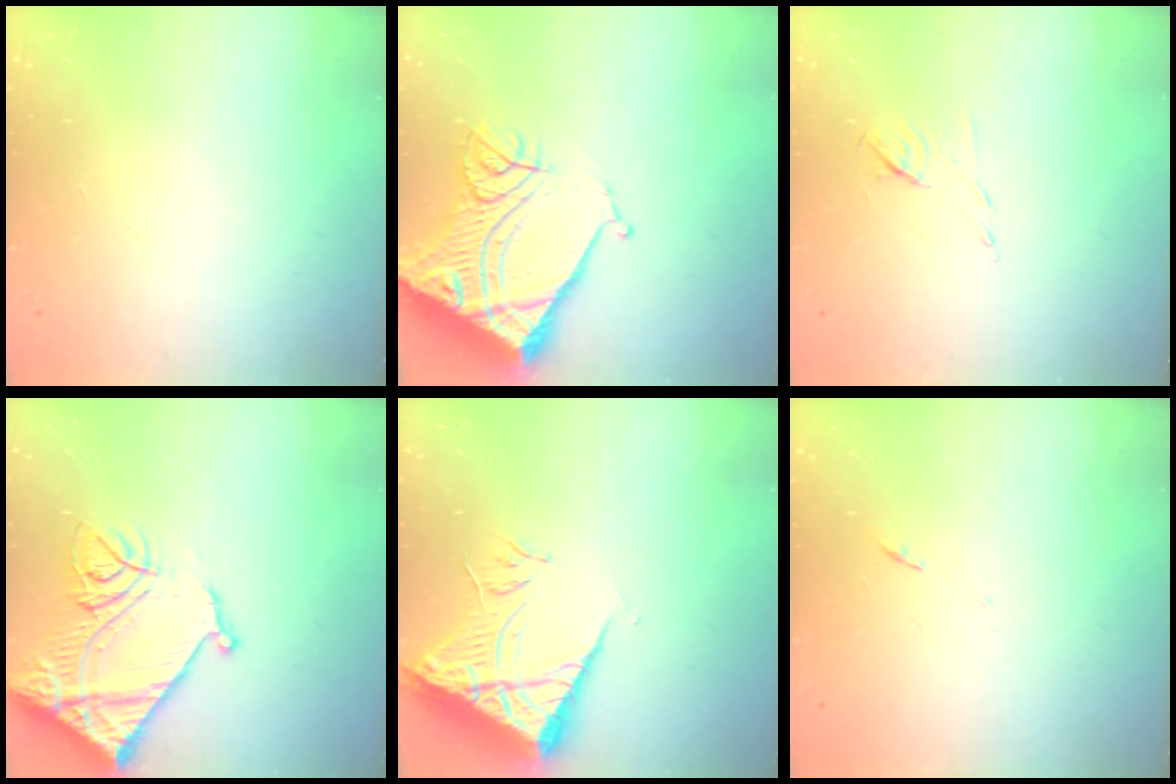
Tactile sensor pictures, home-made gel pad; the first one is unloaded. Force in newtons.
{"total": 20.1, "press": 19.9, "slide": 2.6}
{"total": 5.4, "press": 5.3, "slide": 0.9}
{"total": 18.3, "press": 18.1, "slide": 2.2}
{"total": 11.6, "press": 11.5, "slide": 1.1}
{"total": 5.6, "press": 5.6, "slide": 0.4}